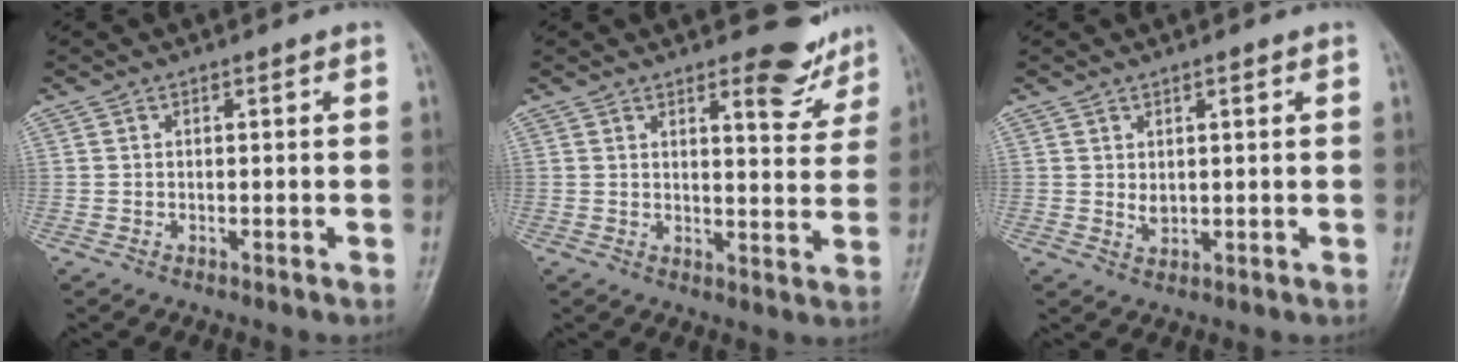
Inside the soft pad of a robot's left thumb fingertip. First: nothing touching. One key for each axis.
{"total": 7.9, "fx": 5.9, "fy": 2.9, "fz": 4.4, "tx": -0.030, "ty": -0.045, "tz": 0.071}
{"total": 2.6, "fx": 1.0, "fy": 1.4, "fz": 2.0, "tx": -0.027, "ty": -0.011, "tz": 0.021}